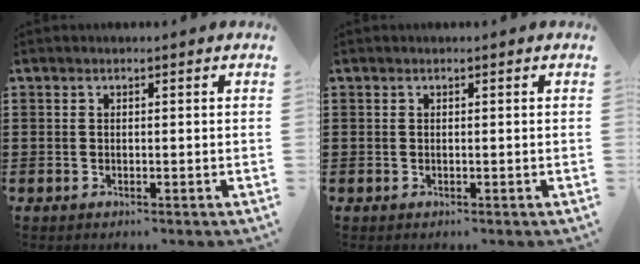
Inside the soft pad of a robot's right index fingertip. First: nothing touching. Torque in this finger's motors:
{"motor_torque": [-0.01, 0.03, 0.00, 0.00]}